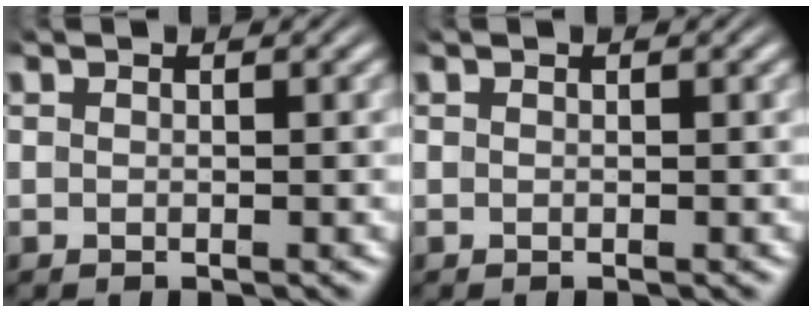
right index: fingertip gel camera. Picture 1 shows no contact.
{"total": 0.0}